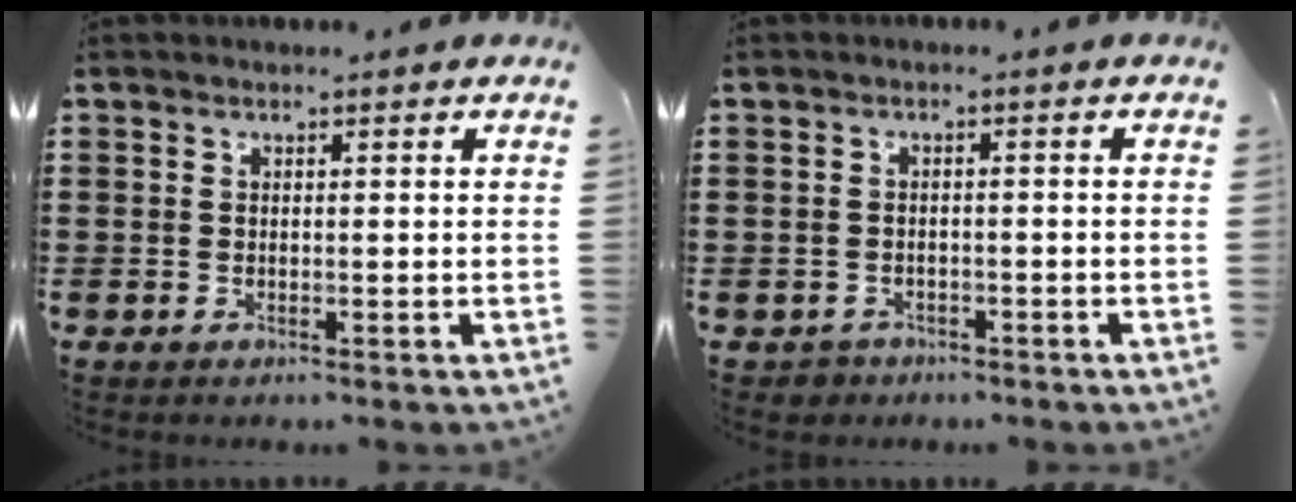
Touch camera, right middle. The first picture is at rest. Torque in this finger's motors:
{"motor_torque": [0.16, -0.19, 0.00, -0.01]}